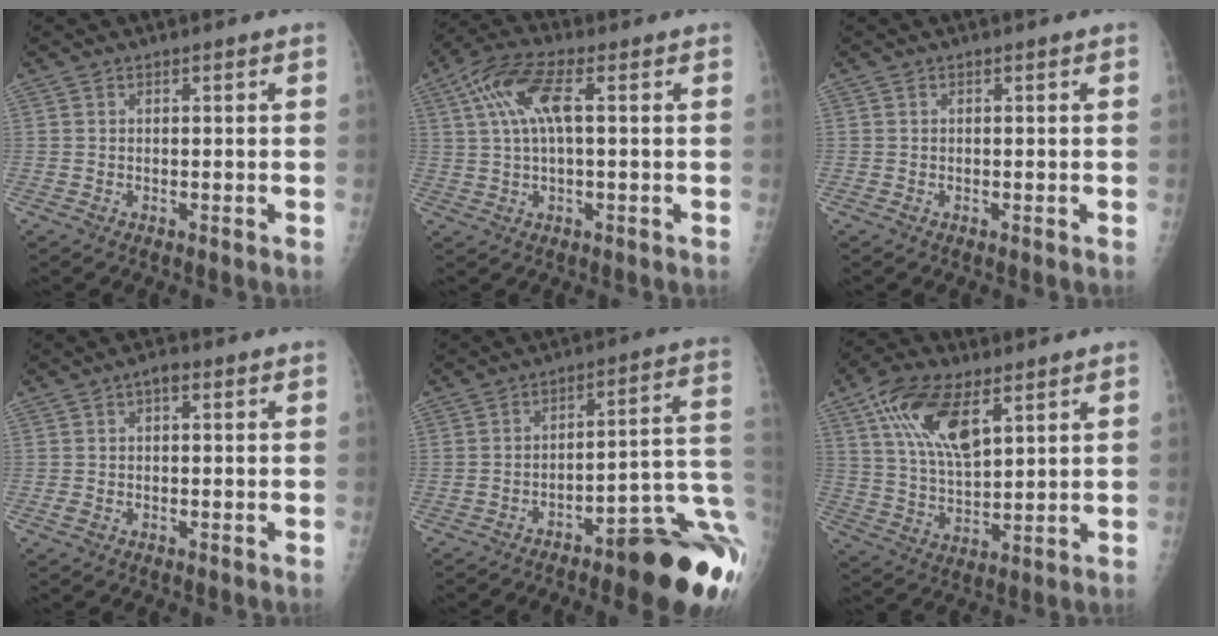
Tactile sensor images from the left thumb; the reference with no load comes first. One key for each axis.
{"total": 9.3, "fx": 2.4, "fy": 3.0, "fz": 8.4, "tx": -0.194, "ty": 0.026, "tz": 0.045}
{"total": 0.0}
{"total": 3.1, "fx": 0.6, "fy": 1.7, "fz": 2.5, "tx": -0.041, "ty": 0.010, "tz": 0.007}
{"total": 22.1, "fx": -10.6, "fy": 5.5, "fz": 18.6, "tx": -0.146, "ty": 0.070, "tz": -0.141}
{"total": 14.1, "fx": 6.7, "fy": 6.4, "fz": 10.6, "tx": -0.184, "ty": -0.018, "tz": 0.128}